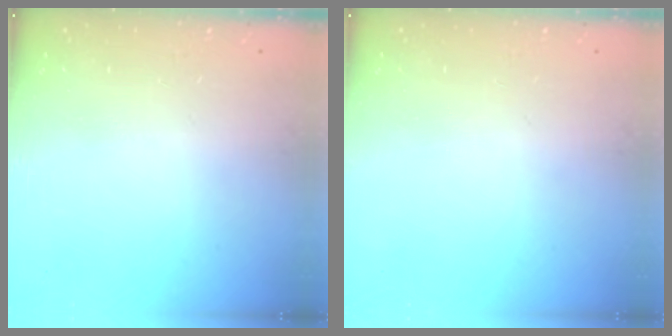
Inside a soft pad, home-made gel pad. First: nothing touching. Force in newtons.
{"total": 0.0}